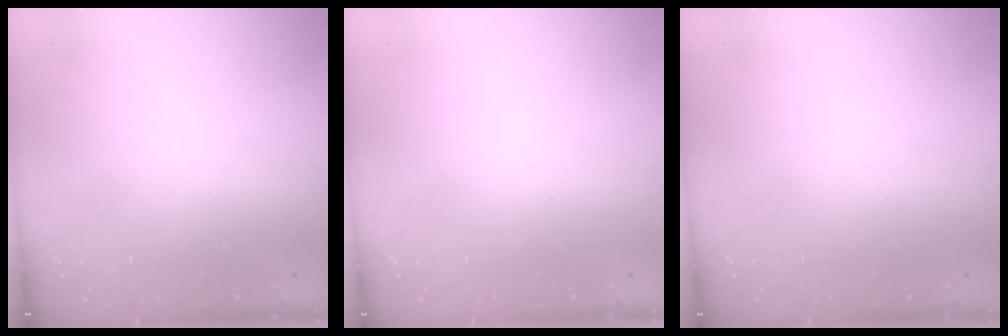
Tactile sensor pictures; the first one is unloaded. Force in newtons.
{"total": 0.0}
{"total": 0.0}